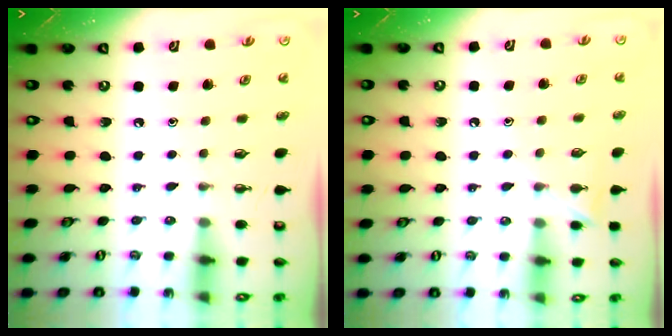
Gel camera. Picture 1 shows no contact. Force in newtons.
{"total": 6.1, "press": 6.1, "slide": 0.5}